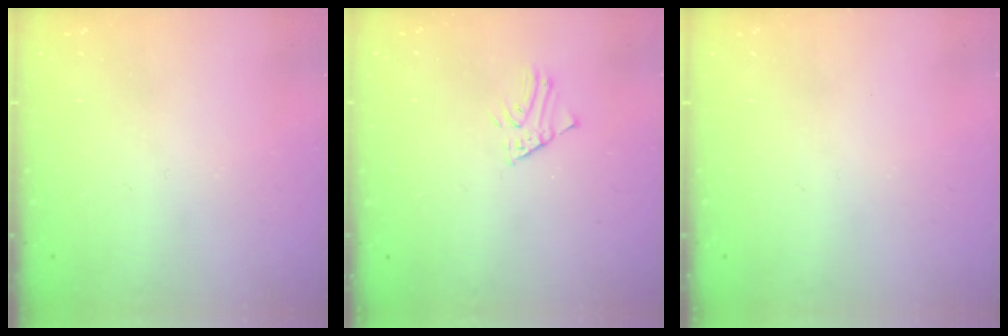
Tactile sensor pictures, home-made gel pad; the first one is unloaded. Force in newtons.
{"total": 1.6, "press": 1.6, "slide": 0.1}
{"total": 0.0}